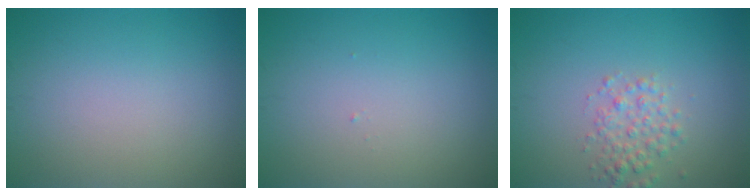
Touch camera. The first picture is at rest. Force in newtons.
{"total": 0.0}
{"total": 2.4, "press": 2.4, "slide": 0.1}